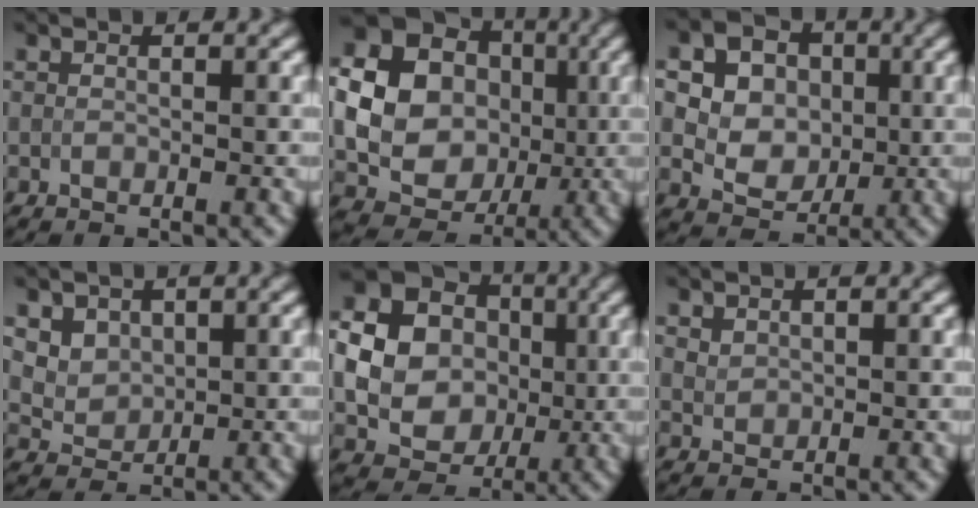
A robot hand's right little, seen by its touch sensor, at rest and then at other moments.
{"total": 18.0, "force": [1.4, 16.5, 7.1], "torque": [-0.161, 0.011, -0.003]}
{"total": 11.1, "force": [3.0, 9.2, 5.4], "torque": [-0.110, 0.040, 0.045]}
{"total": 4.2, "force": [2.2, 3.1, 1.8], "torque": [-0.026, 0.007, 0.046]}
{"total": 12.7, "force": [0.9, 11.3, 5.7], "torque": [-0.130, 0.000, 0.005]}
{"total": 1.1, "force": [0.6, 0.7, 0.4], "torque": [-0.005, 0.000, 0.014]}